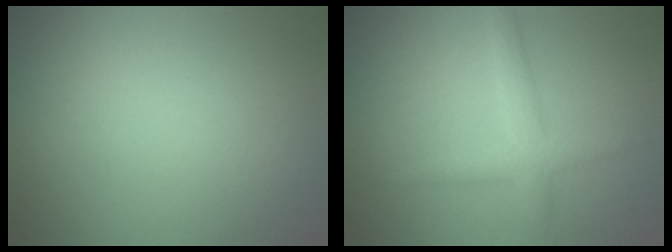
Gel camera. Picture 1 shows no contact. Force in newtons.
{"total": 2.3, "press": 2.3, "slide": 0.1}